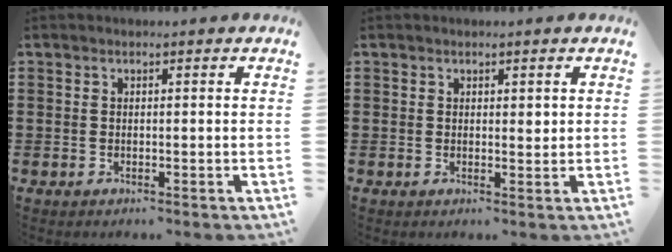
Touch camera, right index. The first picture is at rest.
{"total": 1.0, "force": [0.5, 0.6, 0.7], "torque": [-0.005, 0.001, 0.006]}